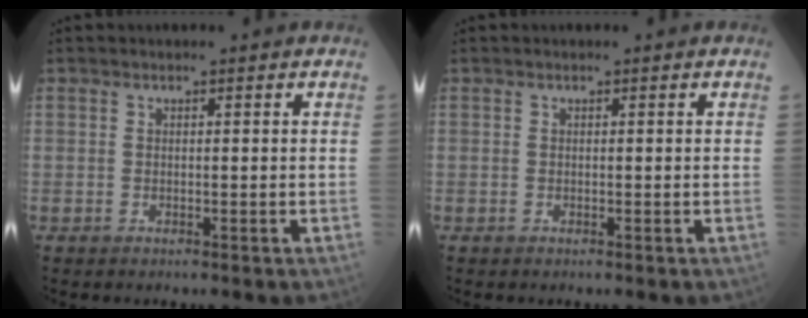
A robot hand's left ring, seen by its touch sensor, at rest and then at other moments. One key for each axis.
{"total": 0.0}